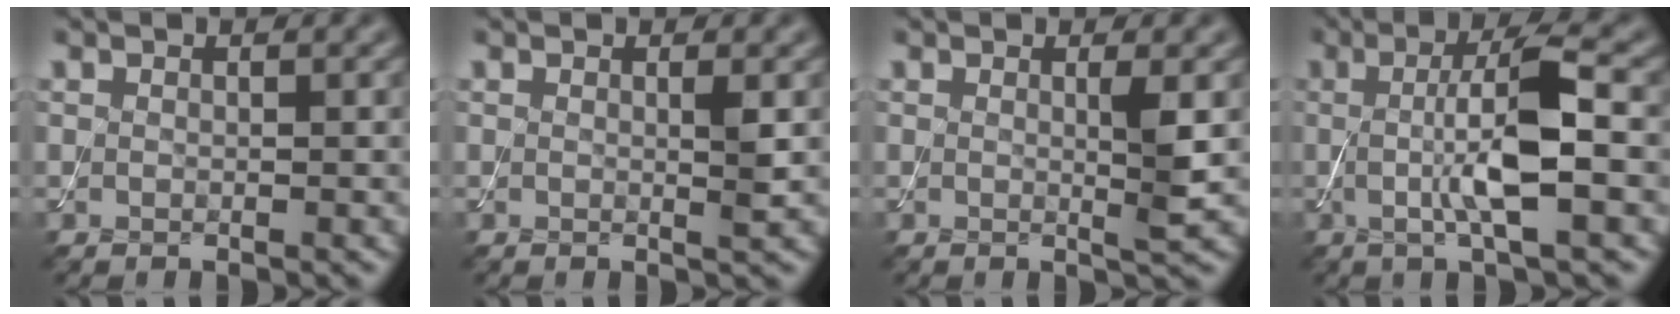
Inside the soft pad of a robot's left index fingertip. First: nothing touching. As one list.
[{"total": 1.1, "force": [0.2, 0.1, 1.1], "torque": [-0.018, -0.002, 0.000]}, {"total": 2.0, "force": [0.2, 0.2, 2.0], "torque": [-0.033, -0.004, -0.001]}, {"total": 6.4, "force": [0.0, 1.2, 6.3], "torque": [-0.119, 0.002, -0.003]}]